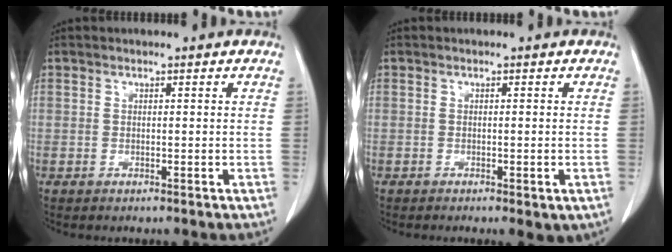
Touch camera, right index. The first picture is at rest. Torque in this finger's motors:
{"motor_torque": [0.51, -0.43, 0.21, 0.02]}